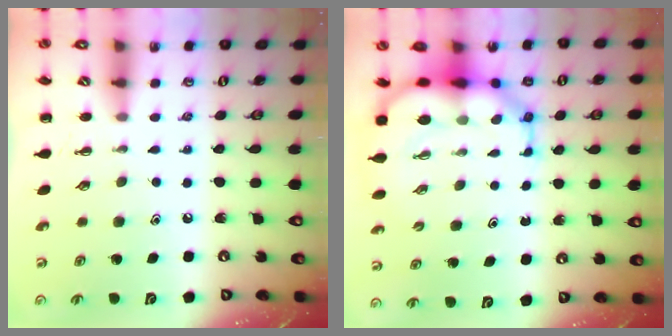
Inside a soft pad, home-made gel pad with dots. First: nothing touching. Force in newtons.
{"total": 10.8, "press": 10.3, "slide": 2.9}